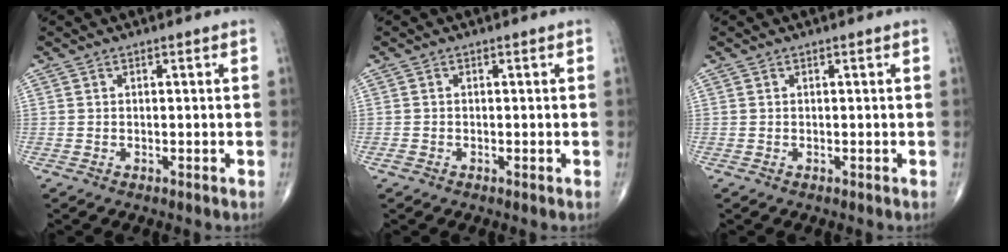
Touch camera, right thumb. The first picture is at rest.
{"total": 1.0, "force": [-0.5, 0.5, 0.7], "torque": [-0.014, -0.002, -0.010]}
{"total": 0.0}